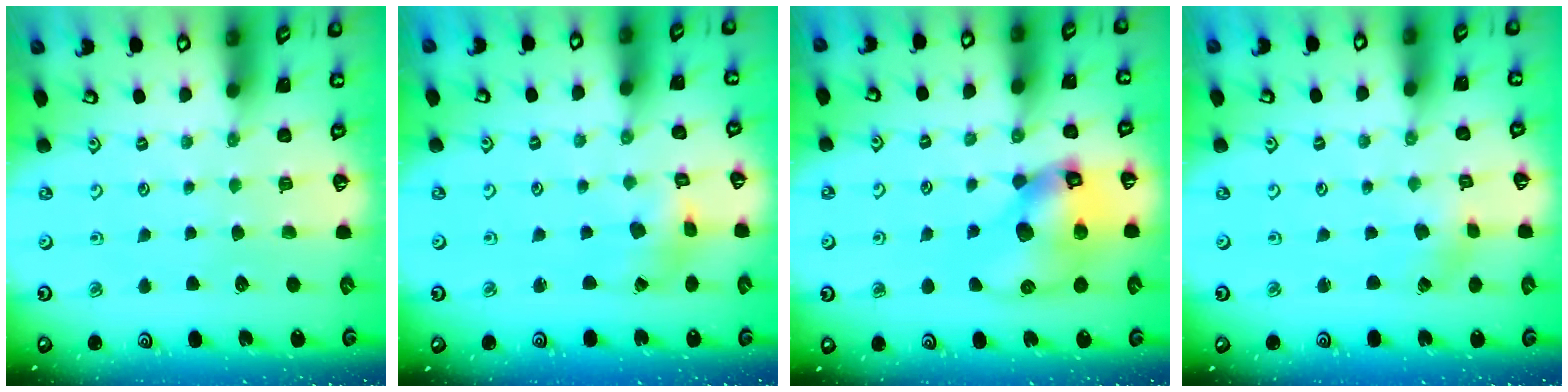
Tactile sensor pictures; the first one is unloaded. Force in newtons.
{"total": 3.8, "press": 3.7, "slide": 0.8}
{"total": 15.8, "press": 15.6, "slide": 2.2}
{"total": 0.0}